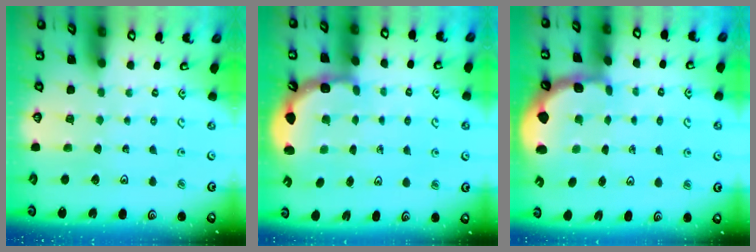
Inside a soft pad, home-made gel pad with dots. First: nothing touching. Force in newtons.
{"total": 3.1, "press": 2.5, "slide": 1.9}
{"total": 1.9, "press": 1.8, "slide": 0.6}